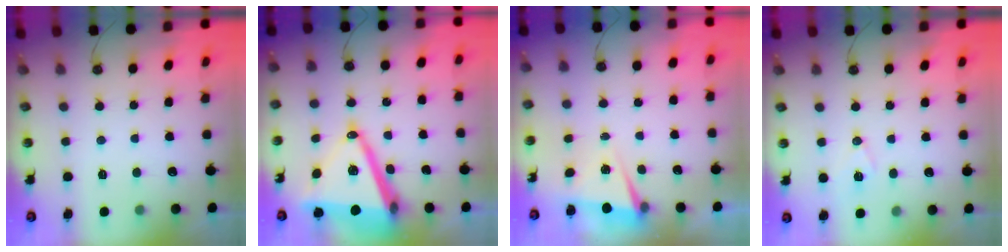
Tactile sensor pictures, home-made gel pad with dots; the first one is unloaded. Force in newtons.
{"total": 19.4, "press": 19.0, "slide": 3.9}
{"total": 2.0, "press": 1.7, "slide": 1.0}
{"total": 7.5, "press": 6.7, "slide": 3.6}